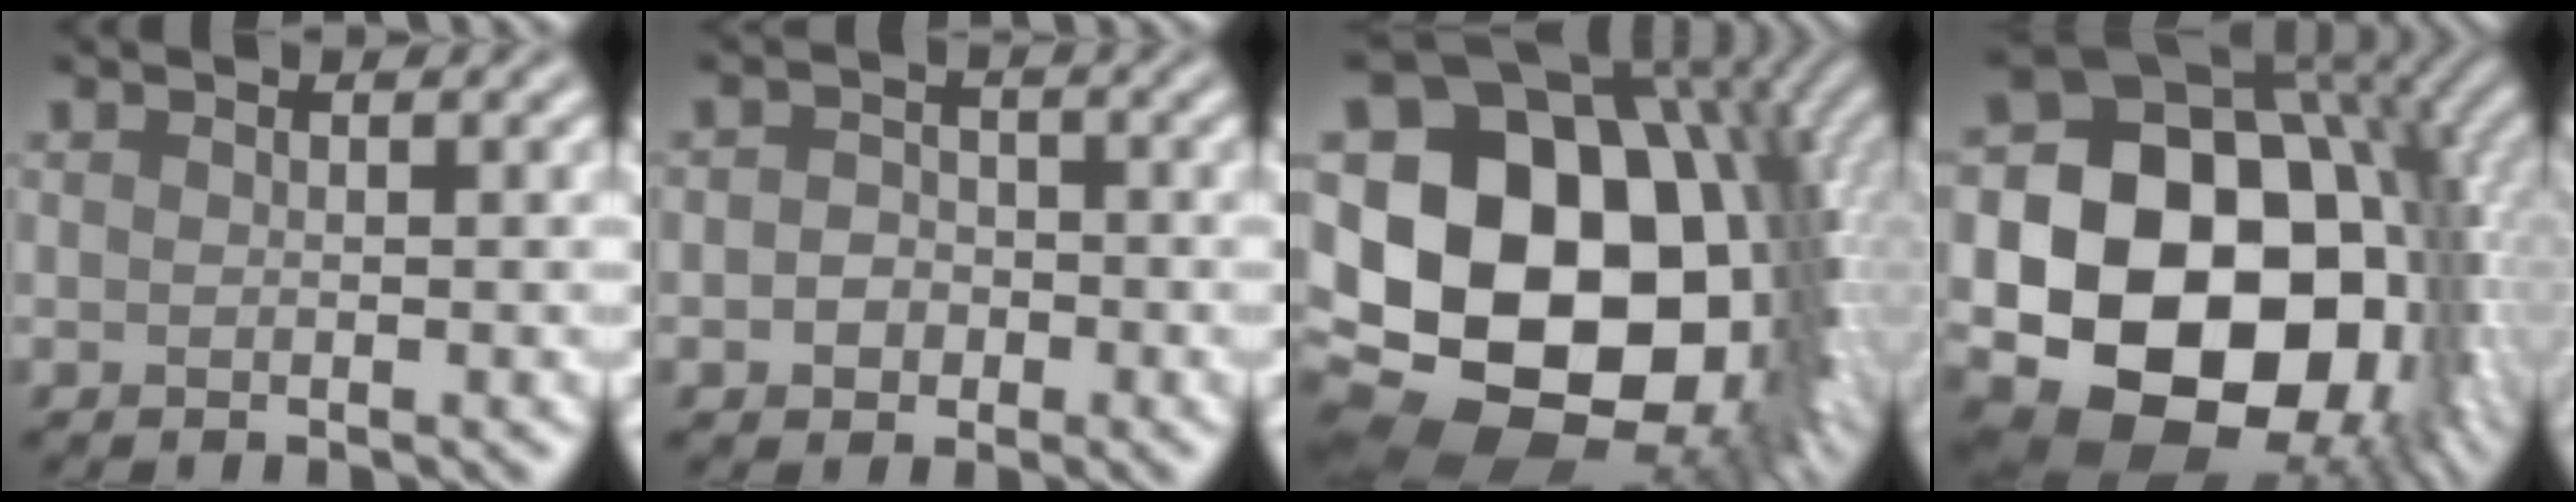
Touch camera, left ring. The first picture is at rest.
{"total": 2.2, "force": [-0.6, 1.9, 0.9], "torque": [-0.001, -0.001, -0.021]}
{"total": 22.3, "force": [-0.1, 16.5, 15.1], "torque": [-0.243, 0.000, 0.001]}
{"total": 19.5, "force": [-2.2, 14.9, 12.4], "torque": [-0.168, -0.029, -0.039]}